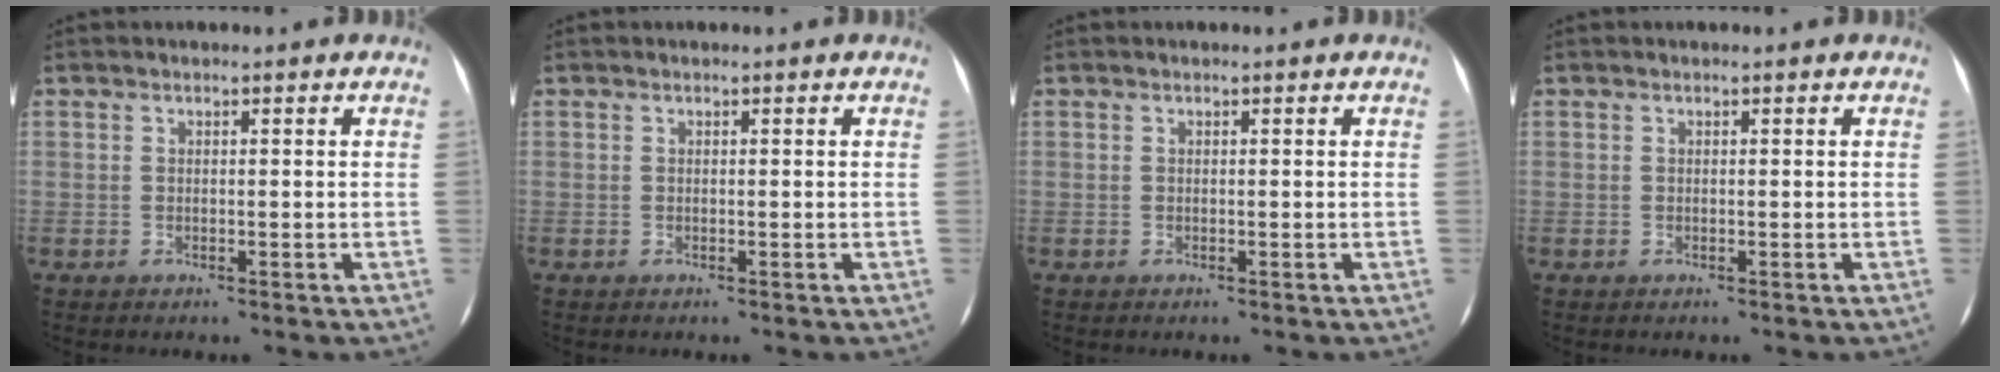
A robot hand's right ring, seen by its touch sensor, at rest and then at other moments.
{"total": 0.0}
{"total": 0.0}
{"total": 0.0}